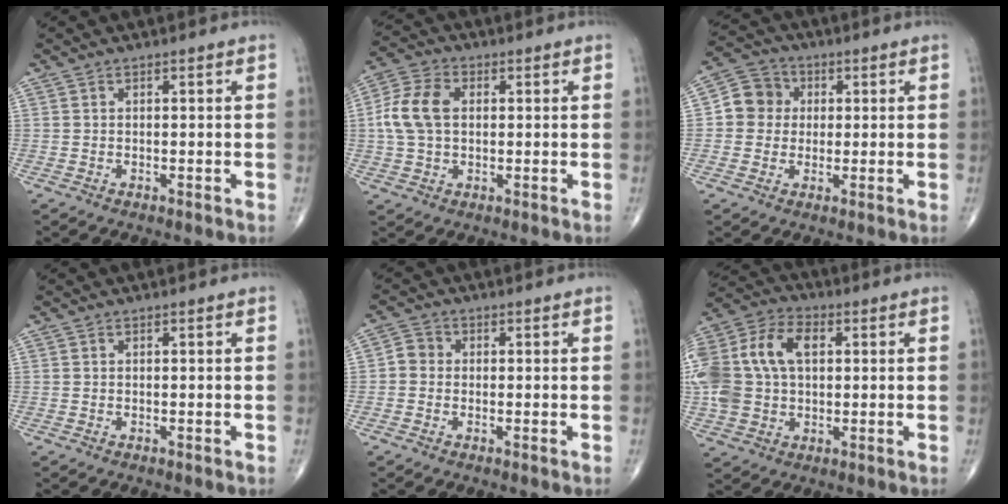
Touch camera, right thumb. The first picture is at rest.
{"total": 9.0, "force": [0.8, 6.2, 6.5], "torque": [-0.134, 0.018, 0.013]}
{"total": 7.2, "force": [0.6, 6.8, 2.4], "torque": [-0.014, 0.014, -0.002]}
{"total": 0.0}
{"total": 2.7, "force": [-0.4, 2.4, 1.2], "torque": [-0.008, 0.006, -0.017]}
{"total": 19.6, "force": [3.2, 13.4, 14.0], "torque": [-0.316, 0.030, 0.056]}